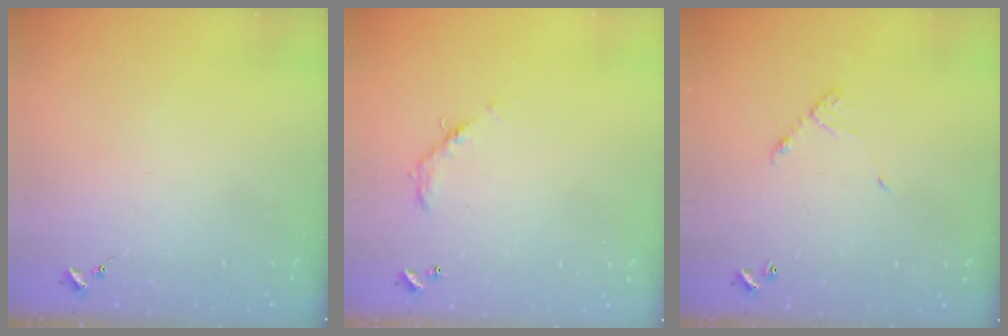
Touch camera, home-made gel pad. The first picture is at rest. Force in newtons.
{"total": 6.2, "press": 6.2, "slide": 0.4}
{"total": 6.2, "press": 6.2, "slide": 0.4}